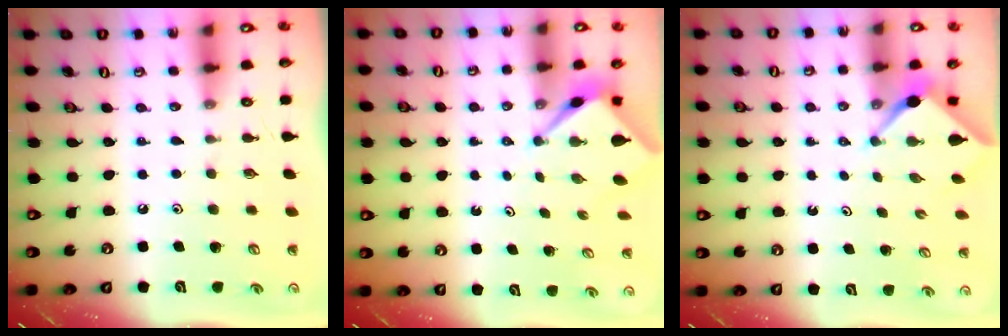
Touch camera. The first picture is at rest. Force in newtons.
{"total": 2.6, "press": 2.6, "slide": 0.2}
{"total": 2.3, "press": 2.3, "slide": 0.3}